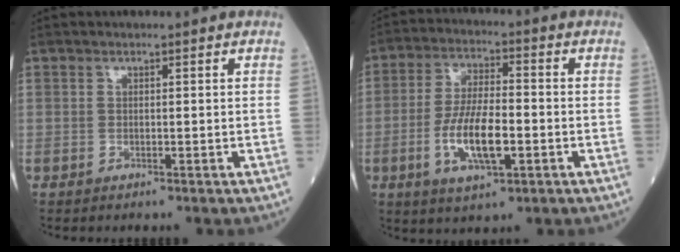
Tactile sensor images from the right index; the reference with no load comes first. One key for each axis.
{"total": 10.0, "fx": -2.8, "fy": 3.0, "fz": 9.2, "tx": -0.184, "ty": -0.002, "tz": -0.049}